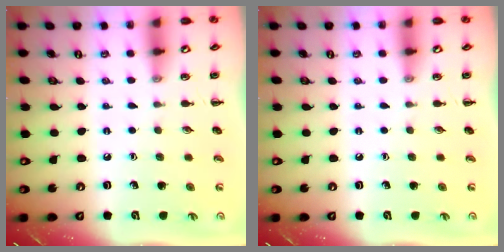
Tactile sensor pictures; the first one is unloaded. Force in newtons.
{"total": 0.0}